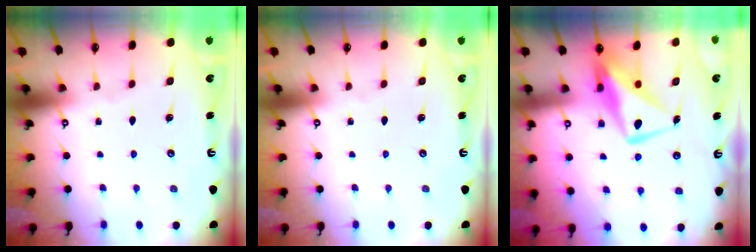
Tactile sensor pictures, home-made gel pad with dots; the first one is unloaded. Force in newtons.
{"total": 0.0}
{"total": 11.5, "press": 11.5, "slide": 1.0}